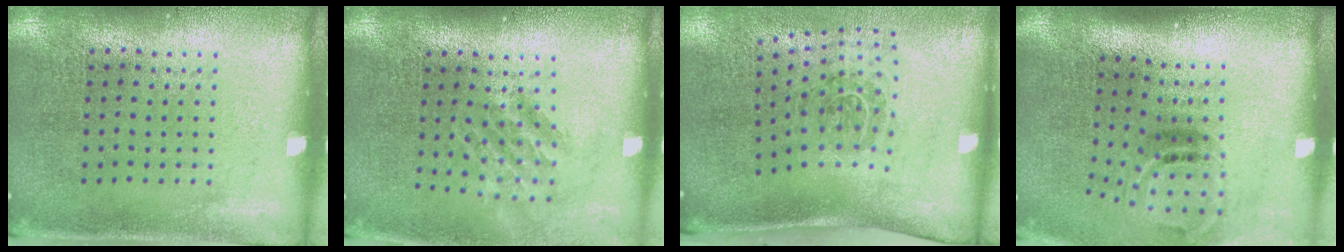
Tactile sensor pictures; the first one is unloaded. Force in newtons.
{"total": 1.5, "press": 1.1, "slide": 1.1}
{"total": 1.9, "press": 1.2, "slide": 1.5}
{"total": 2.0, "press": 1.3, "slide": 1.6}